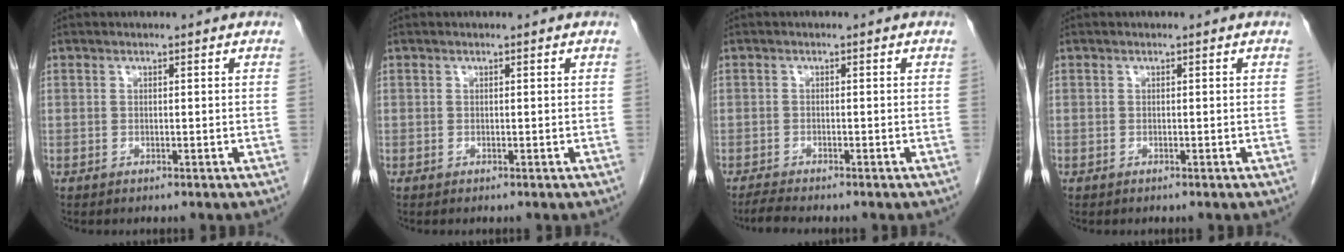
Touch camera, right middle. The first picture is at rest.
{"total": 0.0}
{"total": 2.2, "force": [-2.0, -0.2, 0.8], "torque": [-0.028, -0.011, -0.037]}
{"total": 0.0}